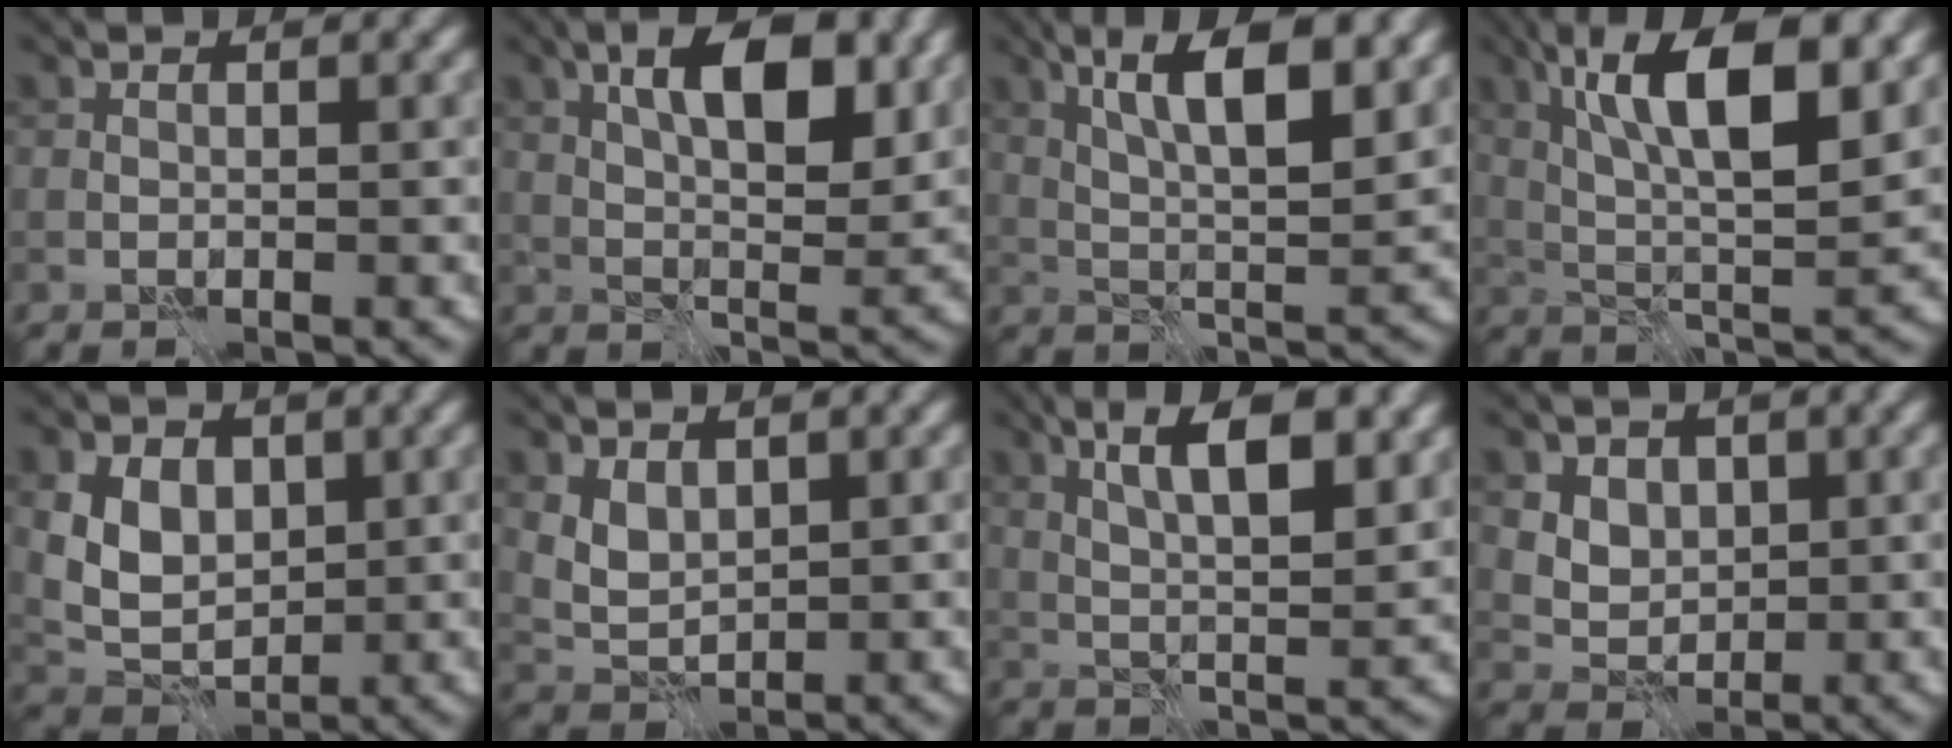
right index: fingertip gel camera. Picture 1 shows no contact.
{"total": 7.9, "force": [2.8, 3.2, 6.7], "torque": [-0.104, 0.003, 0.044]}
{"total": 9.0, "force": [3.5, 2.6, 7.9], "torque": [-0.135, 0.003, 0.061]}
{"total": 11.0, "force": [4.0, 3.7, 9.6], "torque": [-0.166, 0.006, 0.068]}
{"total": 4.8, "force": [1.0, 3.6, 3.0], "torque": [-0.062, -0.005, 0.016]}
{"total": 2.8, "force": [1.2, 1.8, 1.7], "torque": [-0.039, -0.006, 0.028]}
{"total": 7.5, "force": [3.0, 2.2, 6.5], "torque": [-0.107, 0.003, 0.054]}
{"total": 5.5, "force": [2.3, 4.2, 2.6], "torque": [-0.051, 0.004, 0.043]}